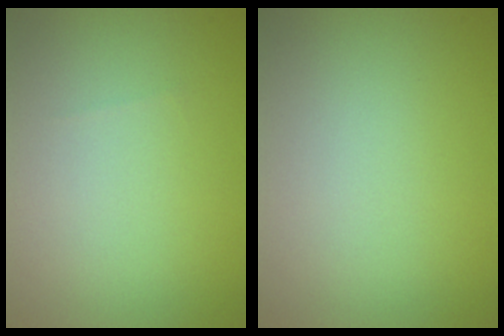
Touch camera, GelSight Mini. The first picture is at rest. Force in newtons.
{"total": 0.0}